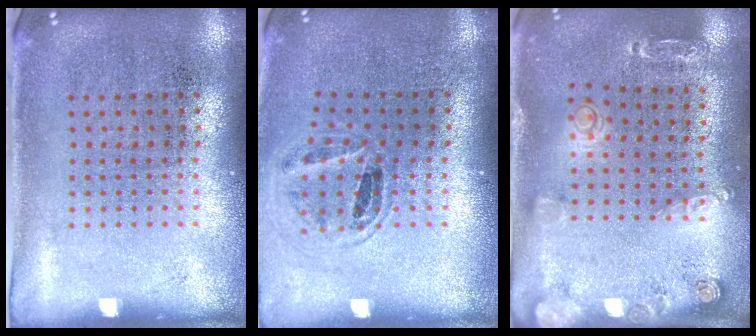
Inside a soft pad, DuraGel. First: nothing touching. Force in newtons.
{"total": 0.9, "press": 0.9, "slide": 0.3}
{"total": 1.5, "press": 1.5, "slide": 0.3}